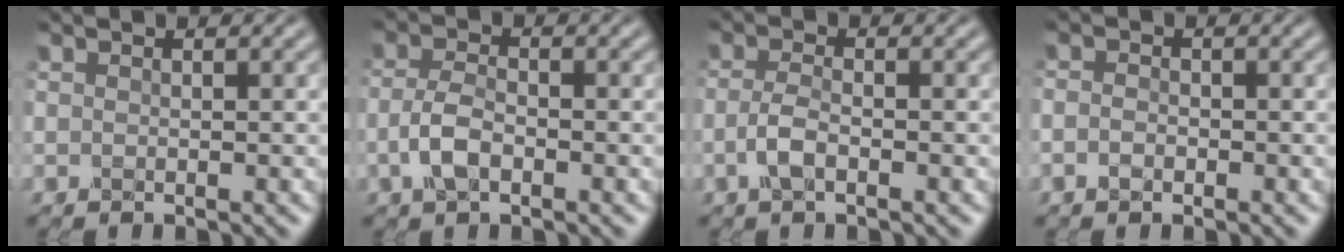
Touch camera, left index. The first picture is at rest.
{"total": 2.7, "force": [-1.3, 1.0, 2.2], "torque": [-0.052, 0.005, -0.029]}
{"total": 2.0, "force": [-0.9, 0.4, 1.7], "torque": [-0.044, 0.005, -0.020]}
{"total": 1.0, "force": [-0.7, 0.4, 0.5], "torque": [-0.013, 0.003, -0.018]}